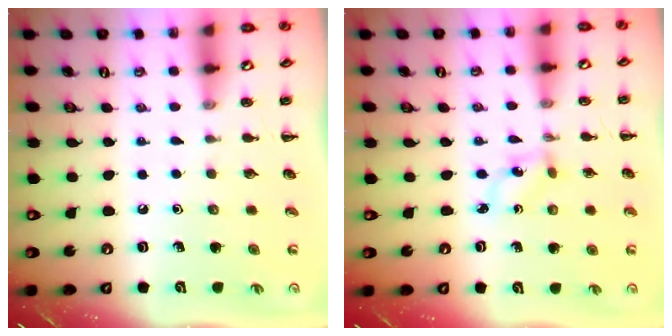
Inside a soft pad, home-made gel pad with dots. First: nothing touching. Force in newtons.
{"total": 1.9, "press": 1.8, "slide": 0.7}